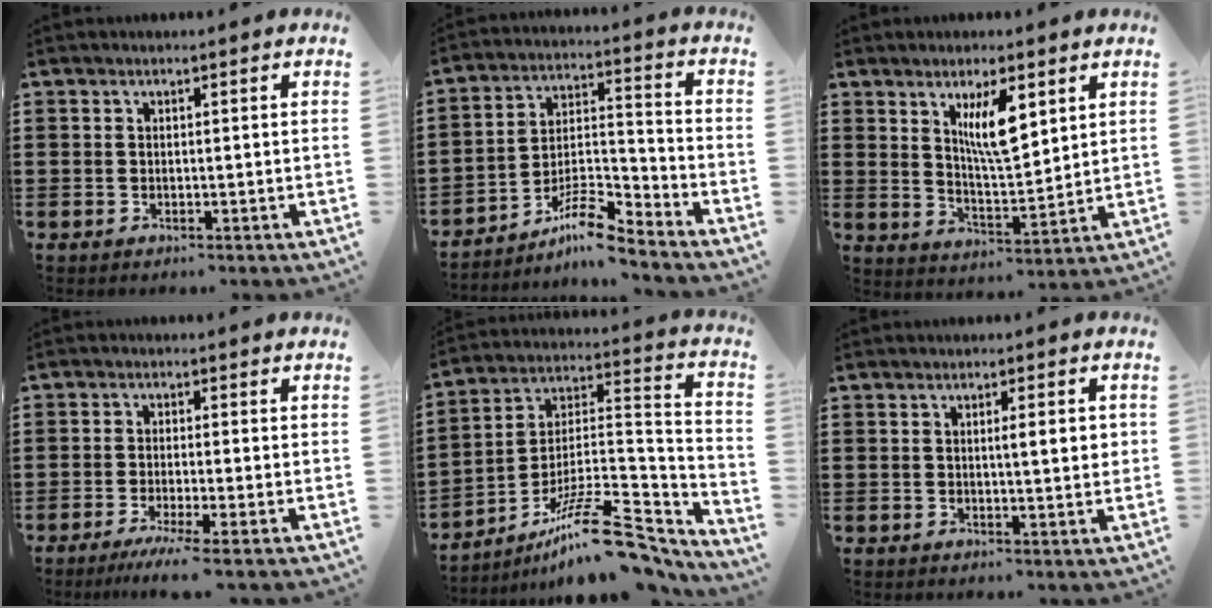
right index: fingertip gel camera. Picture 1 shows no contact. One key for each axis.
{"total": 8.4, "fx": -6.8, "fy": 2.1, "fz": 4.5, "tx": -0.081, "ty": 0.015, "tz": -0.130}
{"total": 7.7, "fx": 3.4, "fy": 2.2, "fz": 6.5, "tx": -0.118, "ty": -0.001, "tz": 0.056}
{"total": 3.6, "fx": -2.5, "fy": -0.4, "fz": 2.5, "tx": -0.055, "ty": -0.018, "tz": -0.048}
{"total": 15.6, "fx": -10.6, "fy": 4.6, "fz": 10.5, "tx": -0.174, "ty": 0.038, "tz": -0.182}
{"total": 3.2, "fx": 0.5, "fy": 0.5, "fz": 3.1, "tx": -0.051, "ty": 0.001, "tz": 0.004}